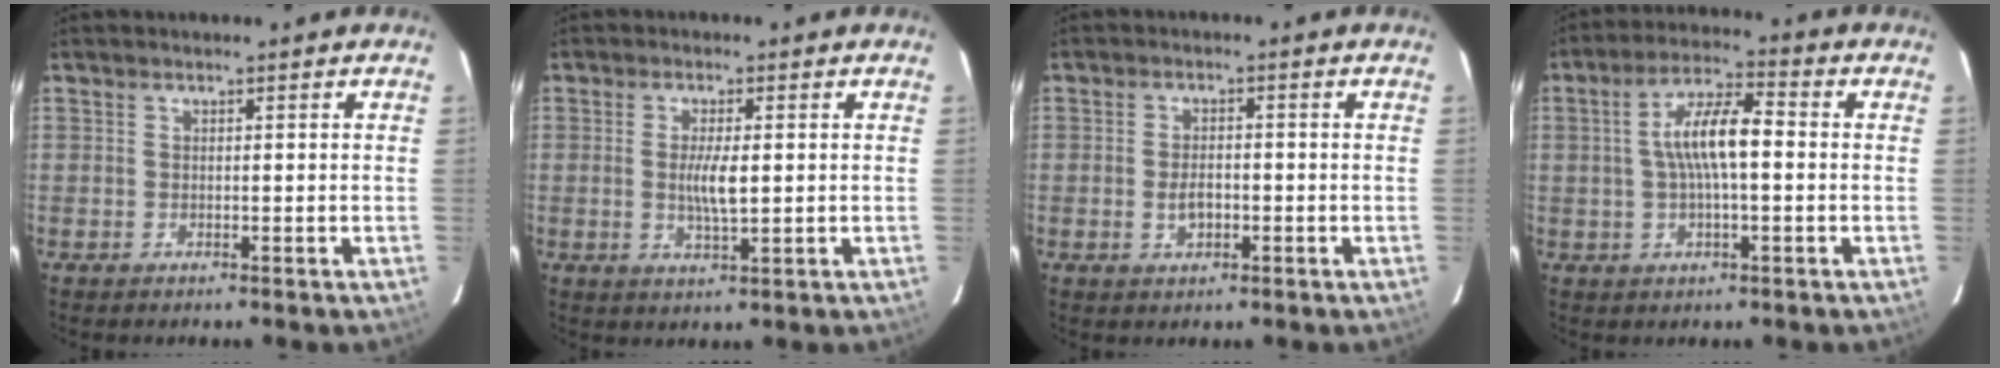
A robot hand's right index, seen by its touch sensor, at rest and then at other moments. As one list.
[{"total": 4.8, "force": [0.1, 1.3, 4.6], "torque": [-0.085, -0.005, 0.003]}, {"total": 3.4, "force": [-1.0, 1.9, 2.6], "torque": [-0.049, 0.001, -0.014]}, {"total": 9.1, "force": [0.1, 2.6, 8.8], "torque": [-0.165, 0.016, 0.003]}]